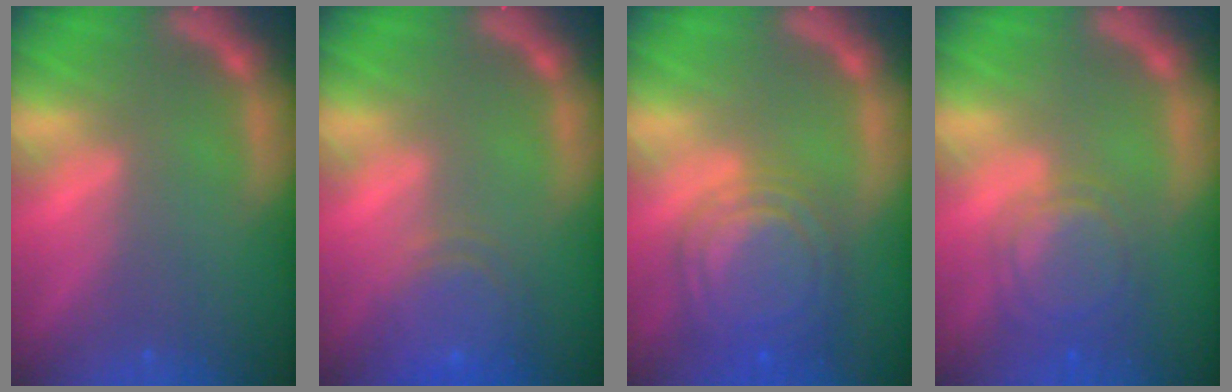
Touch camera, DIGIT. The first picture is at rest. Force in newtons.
{"total": 5.5}
{"total": 9.5}
{"total": 5.6}